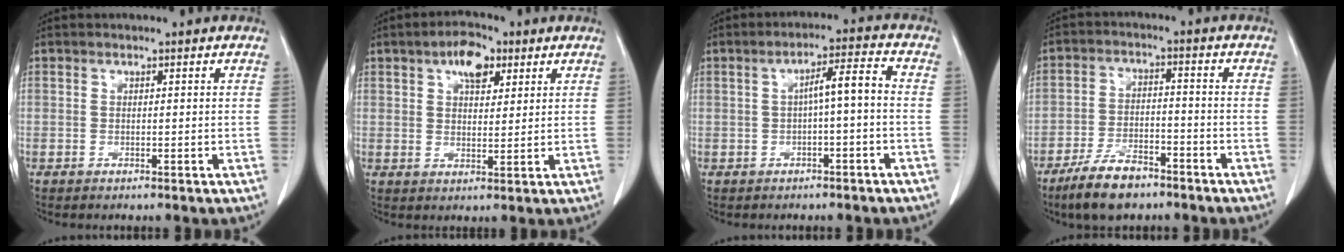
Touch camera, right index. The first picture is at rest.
{"total": 6.7, "force": [3.4, 3.5, 4.7], "torque": [-0.082, 0.012, 0.058]}
{"total": 5.3, "force": [-0.5, 0.9, 5.2], "torque": [-0.086, 0.024, -0.005]}
{"total": 9.2, "force": [-6.8, 3.4, 5.1], "torque": [-0.102, -0.008, -0.124]}